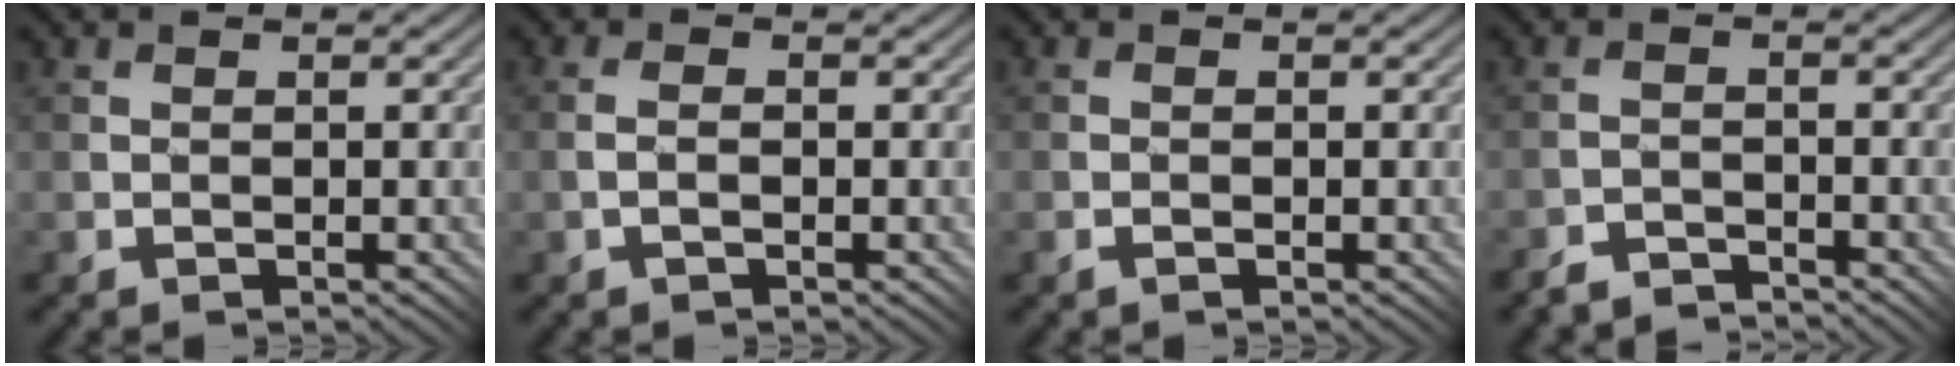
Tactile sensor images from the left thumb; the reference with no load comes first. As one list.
[{"total": 1.8, "force": [-0.5, 1.0, 1.5], "torque": [-0.020, 0.010, -0.012]}, {"total": 0.6, "force": [-0.6, 0.2, 0.2], "torque": [0.000, 0.002, -0.012]}, {"total": 2.7, "force": [-2.7, 0.0, 0.0], "torque": [0.005, 0.011, -0.058]}]